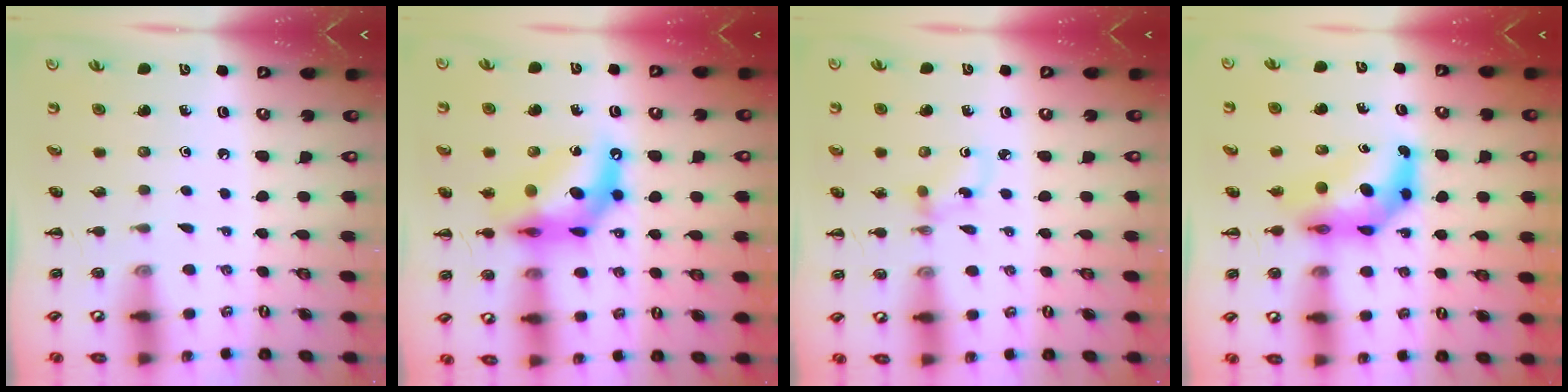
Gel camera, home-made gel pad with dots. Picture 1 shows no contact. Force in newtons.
{"total": 13.0, "press": 12.6, "slide": 3.0}
{"total": 1.7, "press": 1.6, "slide": 0.7}
{"total": 7.6, "press": 7.2, "slide": 2.3}